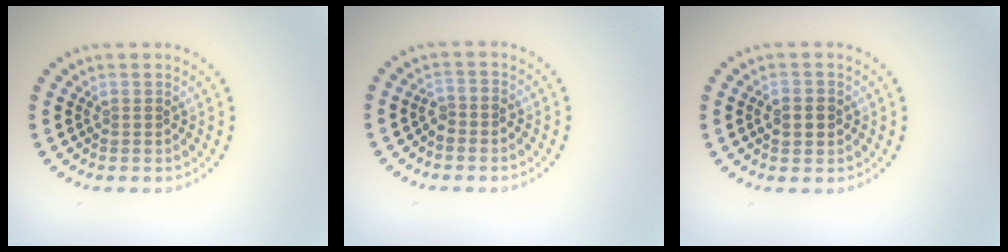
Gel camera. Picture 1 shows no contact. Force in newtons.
{"total": 1.3, "press": 1.1, "slide": 0.7}
{"total": 2.1, "press": 2.1, "slide": 0.3}